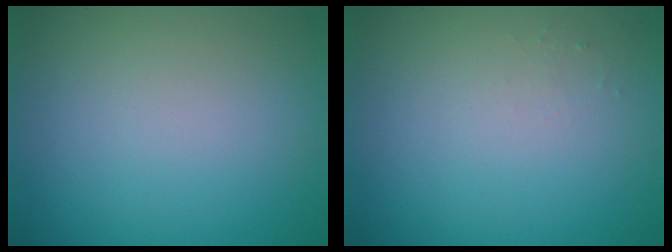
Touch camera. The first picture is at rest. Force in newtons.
{"total": 0.5, "press": 0.5, "slide": 0.2}